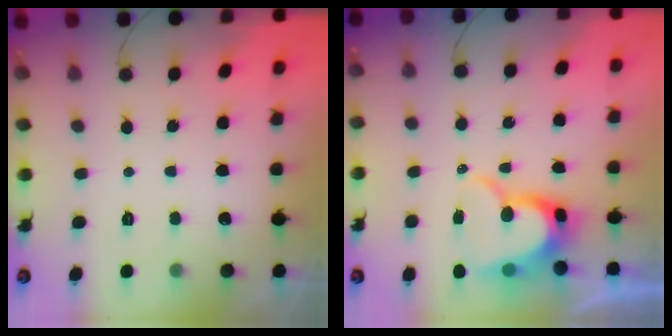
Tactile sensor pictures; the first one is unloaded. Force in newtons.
{"total": 12.5, "press": 12.5, "slide": 1.2}